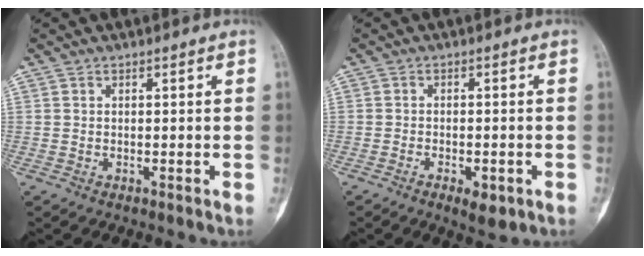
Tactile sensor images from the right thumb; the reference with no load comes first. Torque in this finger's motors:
{"motor_torque": [-0.04, 0.12, -0.25, 0.05, -0.02]}